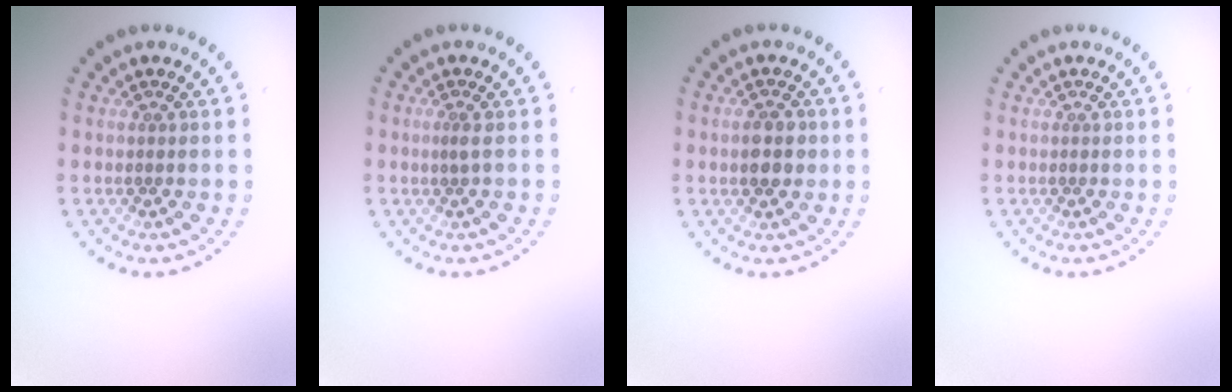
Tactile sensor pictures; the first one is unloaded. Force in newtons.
{"total": 0.6, "press": 0.3, "slide": 0.5}
{"total": 2.9, "press": 2.9, "slide": 0.1}
{"total": 0.0}